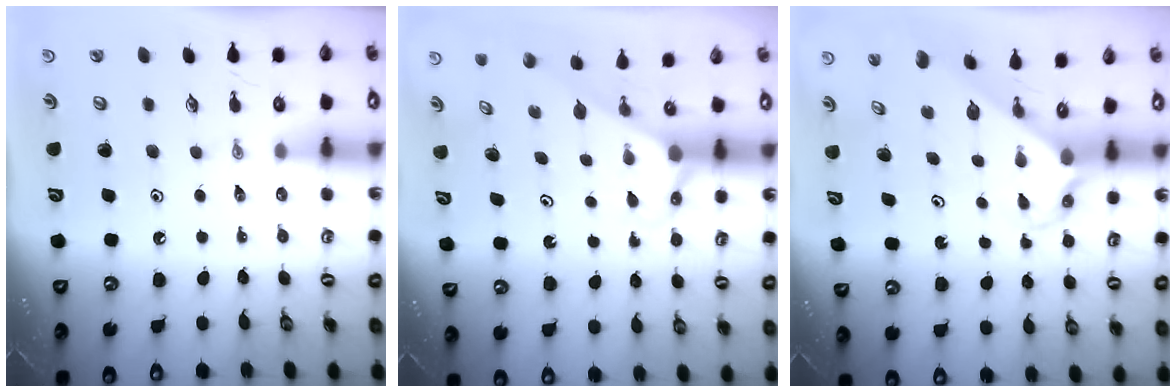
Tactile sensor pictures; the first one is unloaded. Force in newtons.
{"total": 2.6, "press": 2.6, "slide": 0.2}
{"total": 2.8, "press": 2.8, "slide": 0.2}